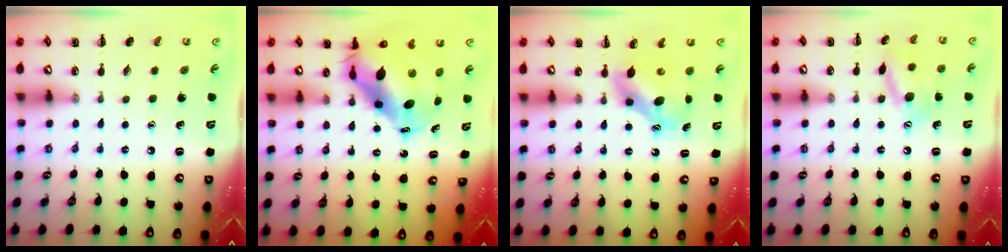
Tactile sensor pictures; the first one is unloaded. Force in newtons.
{"total": 10.8, "press": 10.4, "slide": 3.0}
{"total": 6.5, "press": 6.4, "slide": 0.8}
{"total": 12.9, "press": 12.9, "slide": 0.7}